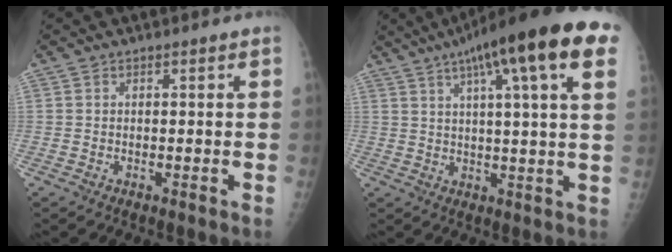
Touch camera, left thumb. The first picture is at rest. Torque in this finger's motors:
{"motor_torque": [0.93, 0.34, 1.83, -0.95, 0.29]}